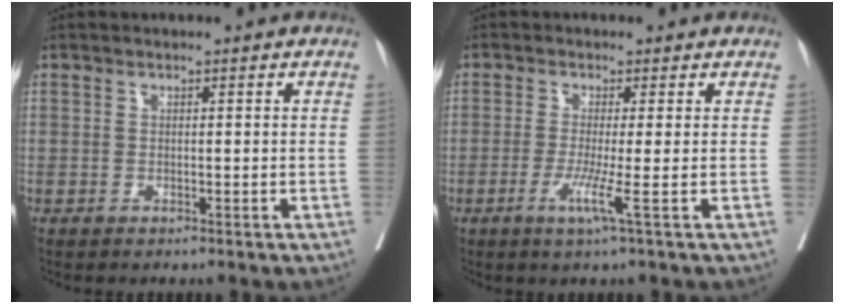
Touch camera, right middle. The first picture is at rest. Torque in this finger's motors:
{"motor_torque": [1.07, -1.01, 0.06, 0.09]}